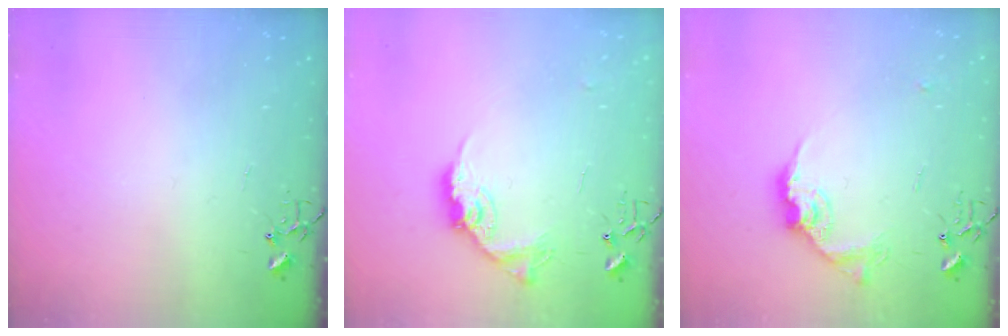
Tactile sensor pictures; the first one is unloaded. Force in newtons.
{"total": 12.6, "press": 12.6, "slide": 0.5}
{"total": 13.4, "press": 13.3, "slide": 0.8}